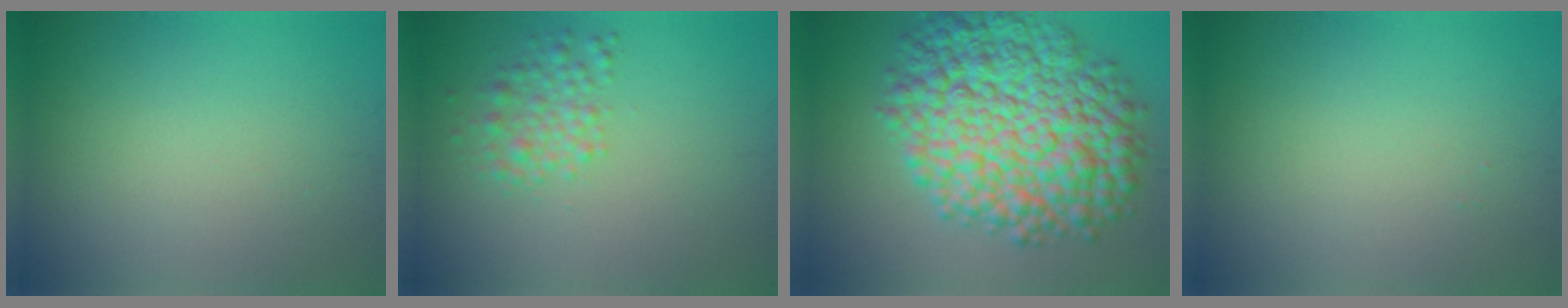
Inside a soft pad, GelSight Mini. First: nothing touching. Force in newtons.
{"total": 2.3, "press": 2.3, "slide": 0.1}
{"total": 12.8, "press": 12.8, "slide": 0.2}
{"total": 0.0}